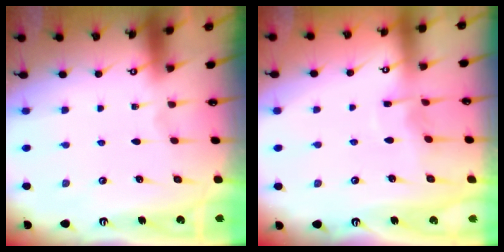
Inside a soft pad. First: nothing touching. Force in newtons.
{"total": 4.2, "press": 4.2, "slide": 0.1}